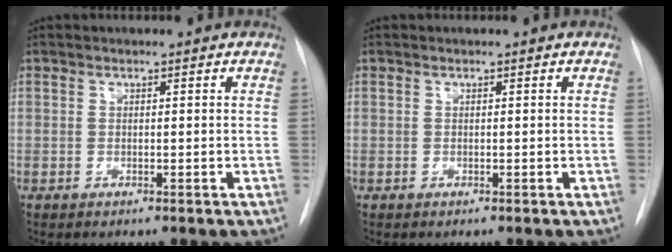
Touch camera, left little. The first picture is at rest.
{"total": 0.0}